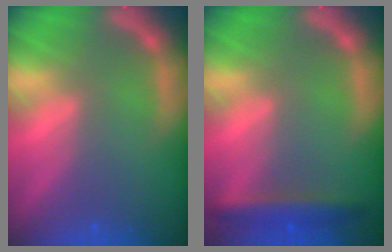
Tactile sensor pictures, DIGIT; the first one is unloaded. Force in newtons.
{"total": 3.4}